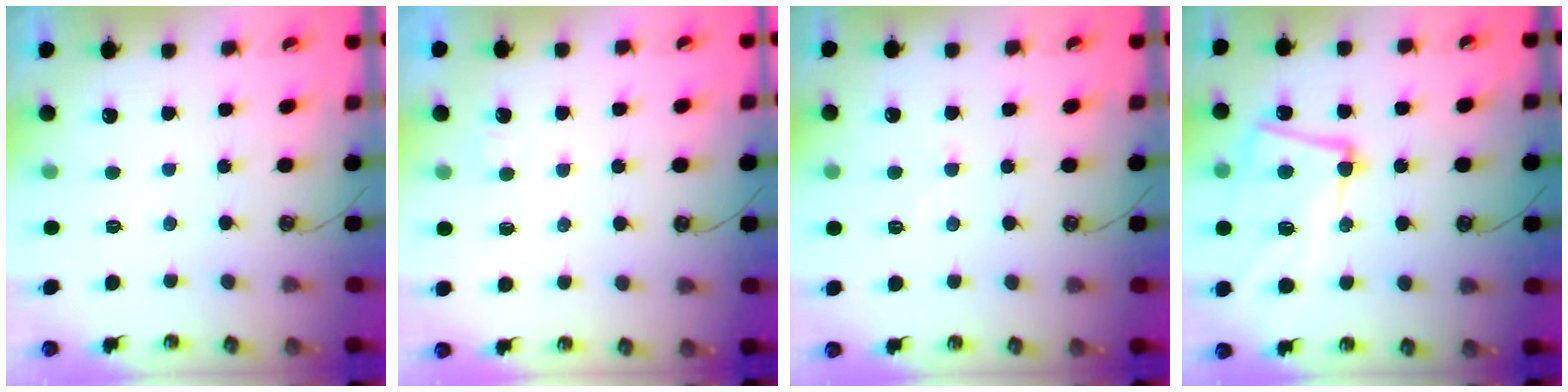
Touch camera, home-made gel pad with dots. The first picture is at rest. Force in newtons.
{"total": 1.4, "press": 1.3, "slide": 0.3}
{"total": 1.0, "press": 1.0, "slide": 0.2}
{"total": 9.0, "press": 8.8, "slide": 1.7}